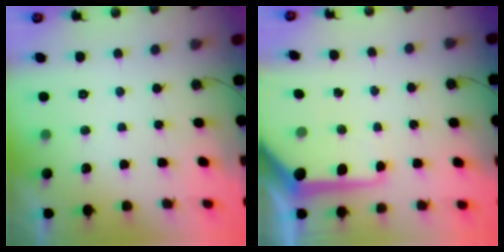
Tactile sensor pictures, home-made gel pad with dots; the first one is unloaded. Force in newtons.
{"total": 10.5, "press": 10.4, "slide": 1.1}